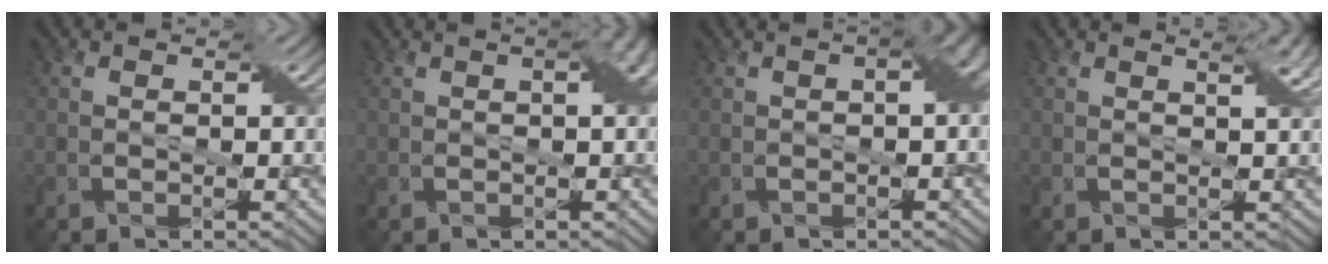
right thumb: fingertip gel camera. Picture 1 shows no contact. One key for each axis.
{"total": 2.5, "fx": 0.5, "fy": 0.5, "fz": 2.4, "tx": -0.033, "ty": 0.013, "tz": 0.007}
{"total": 3.5, "fx": 0.2, "fy": 1.2, "fz": 3.3, "tx": -0.040, "ty": 0.009, "tz": 0.006}
{"total": 2.4, "fx": 1.4, "fy": 0.4, "fz": 1.9, "tx": -0.027, "ty": 0.002, "tz": 0.018}